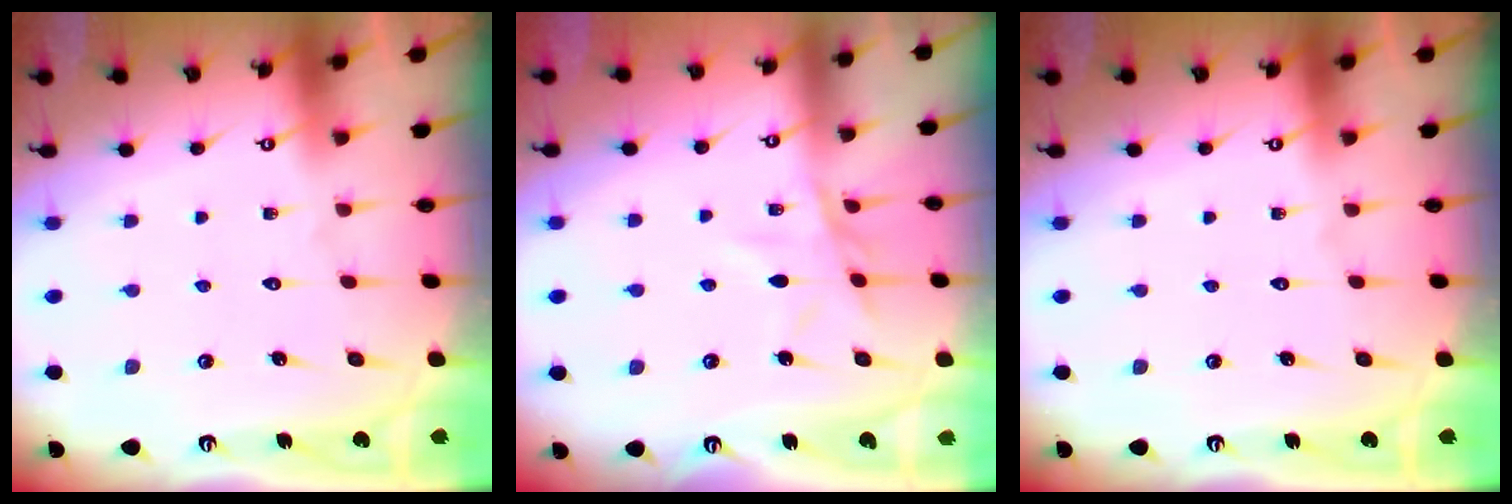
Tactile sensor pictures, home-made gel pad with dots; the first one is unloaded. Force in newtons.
{"total": 8.7, "press": 8.7, "slide": 0.7}
{"total": 0.0}